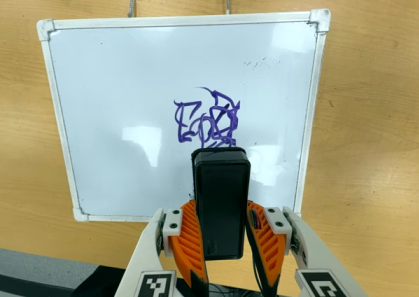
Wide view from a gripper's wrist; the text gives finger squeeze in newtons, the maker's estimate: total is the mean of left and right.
{"total": 8.1, "left": 7.0, "right": 9.2}